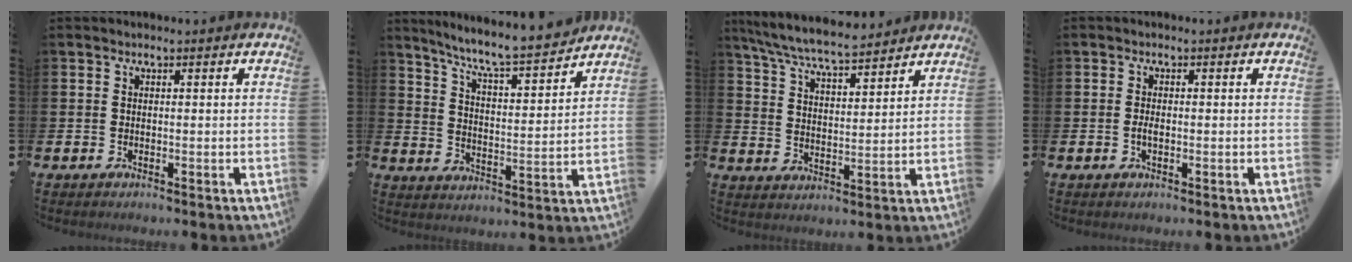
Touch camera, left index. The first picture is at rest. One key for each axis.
{"total": 7.9, "fx": 7.5, "fy": 0.1, "fz": 2.6, "tx": -0.074, "ty": -0.059, "tz": 0.126}
{"total": 7.4, "fx": 7.0, "fy": 0.6, "fz": 2.2, "tx": -0.070, "ty": -0.041, "tz": 0.125}
{"total": 1.3, "fx": -0.3, "fy": 0.6, "fz": 1.1, "tx": -0.020, "ty": 0.001, "tz": -0.006}